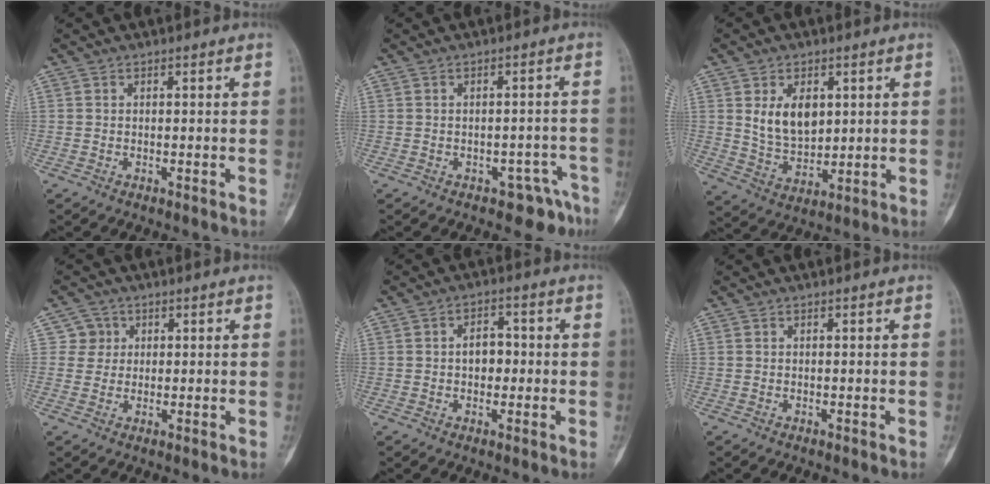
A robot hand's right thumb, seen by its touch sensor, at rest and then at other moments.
{"total": 5.1, "force": [-3.6, 3.0, 2.1], "torque": [-0.005, 0.034, -0.042]}
{"total": 9.3, "force": [2.6, 6.0, 6.5], "torque": [-0.091, -0.020, 0.062]}
{"total": 3.3, "force": [1.0, 3.2, -0.2], "torque": [0.029, 0.001, 0.010]}
{"total": 4.5, "force": [-0.1, 3.2, 3.2], "torque": [-0.031, 0.013, -0.007]}
{"total": 0.0}